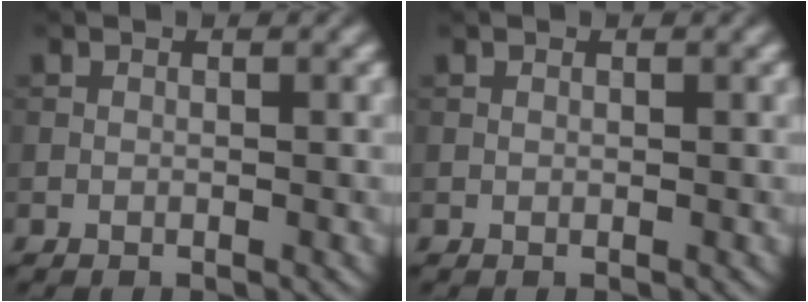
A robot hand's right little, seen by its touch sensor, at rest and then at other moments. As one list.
[{"total": 0.0}]